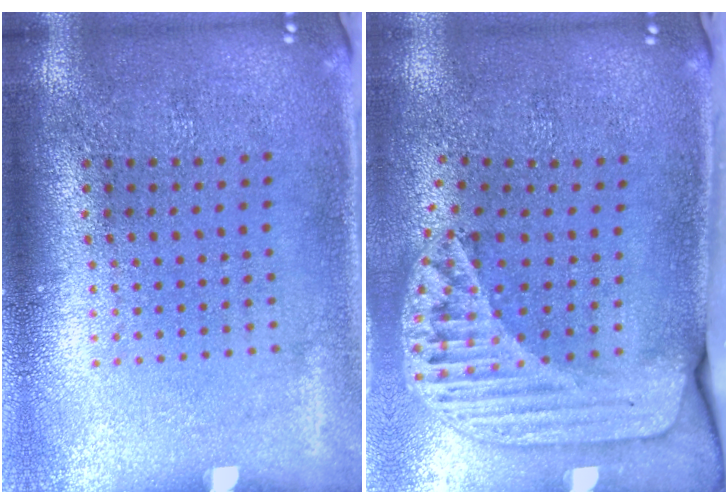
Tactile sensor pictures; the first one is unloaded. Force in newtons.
{"total": 1.8, "press": 1.5, "slide": 1.0}